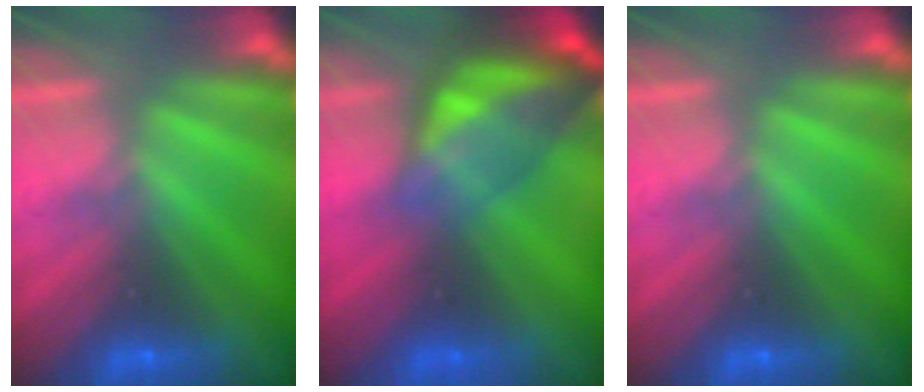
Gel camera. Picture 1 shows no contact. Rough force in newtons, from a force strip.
{"total": 7.6}
{"total": 0.0}